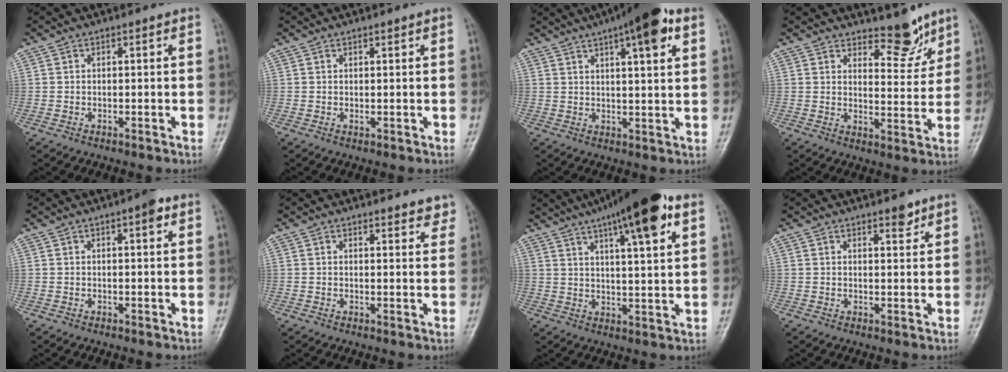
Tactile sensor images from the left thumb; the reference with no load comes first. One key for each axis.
{"total": 0.6, "fx": 0.4, "fy": 0.2, "fz": 0.4, "tx": -0.005, "ty": -0.004, "tz": 0.008}
{"total": 12.3, "fx": 6.4, "fy": 3.0, "fz": 10.1, "tx": -0.136, "ty": -0.004, "tz": 0.088}
{"total": 6.8, "fx": 5.6, "fy": 2.7, "fz": 2.8, "tx": -0.011, "ty": -0.049, "tz": 0.088}
{"total": 2.5, "fx": 1.3, "fy": 0.6, "fz": 2.1, "tx": -0.025, "ty": -0.001, "tz": 0.014}
{"total": 4.2, "fx": 3.7, "fy": 1.4, "fz": 1.4, "tx": 0.006, "ty": -0.019, "tz": 0.037}
{"total": 16.9, "fx": 9.5, "fy": 3.5, "fz": 13.6, "tx": -0.199, "ty": -0.017, "tz": 0.144}
{"total": 2.5, "fx": 1.9, "fy": 0.9, "fz": 1.3, "tx": -0.009, "ty": -0.013, "tz": 0.029}